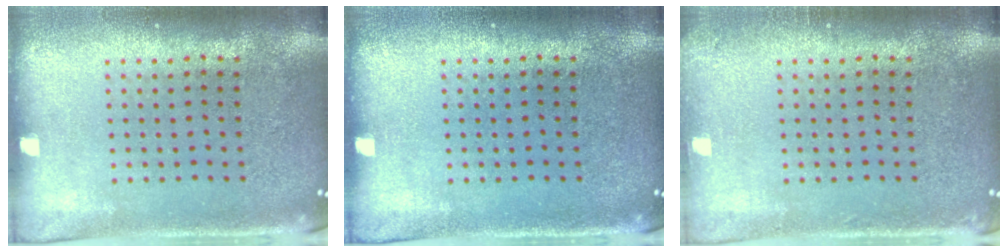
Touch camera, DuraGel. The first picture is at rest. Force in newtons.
{"total": 0.0}
{"total": 0.9, "press": 0.9, "slide": 0.2}